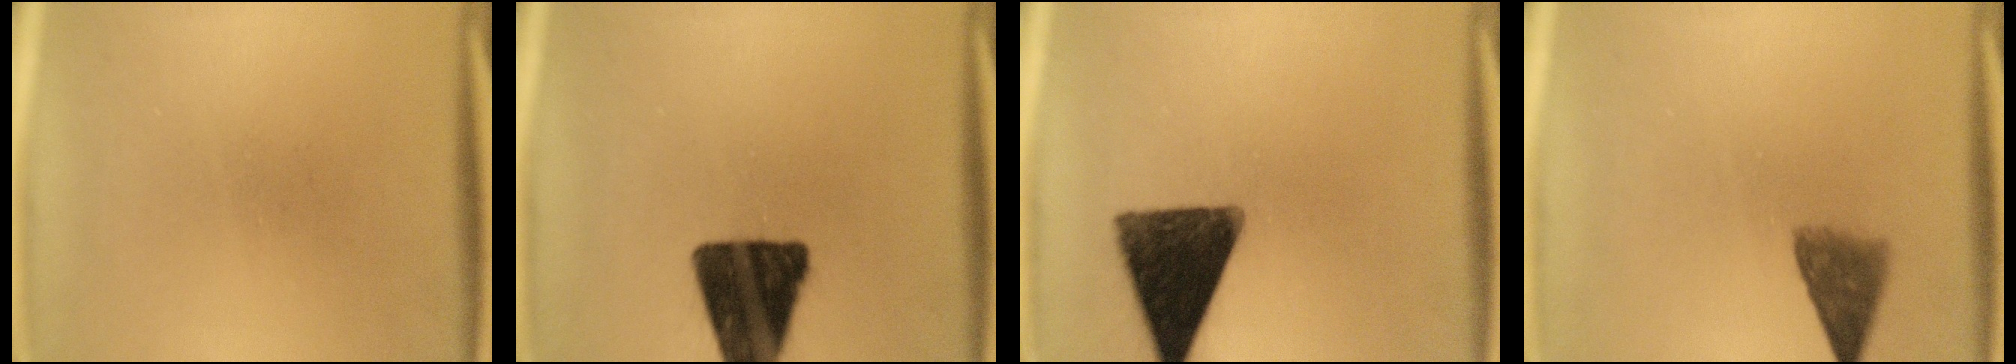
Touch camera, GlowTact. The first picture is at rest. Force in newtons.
{"total": 16.7}
{"total": 14.0}
{"total": 4.2}